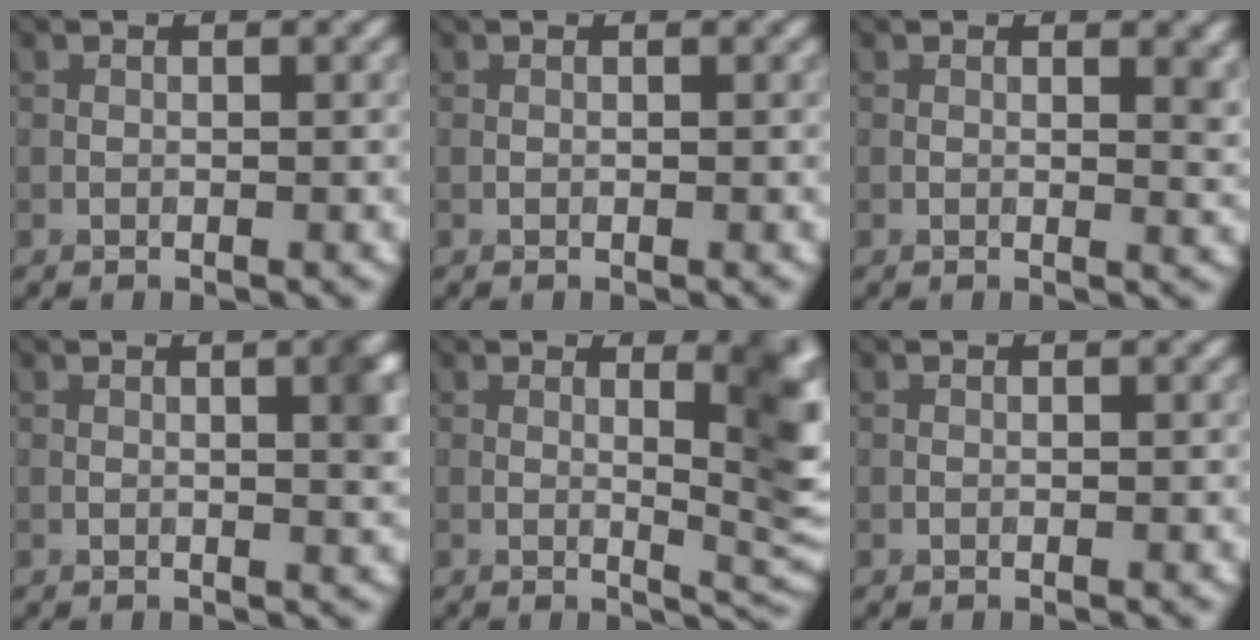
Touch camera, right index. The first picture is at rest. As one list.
[{"total": 0.0}, {"total": 2.2, "force": [0.5, 0.8, 1.9], "torque": [-0.020, -0.004, 0.009]}, {"total": 3.6, "force": [0.4, 1.1, 3.4], "torque": [-0.034, 0.007, 0.005]}, {"total": 6.5, "force": [1.1, 1.7, 6.2], "torque": [-0.063, -0.002, 0.020]}, {"total": 0.0}]